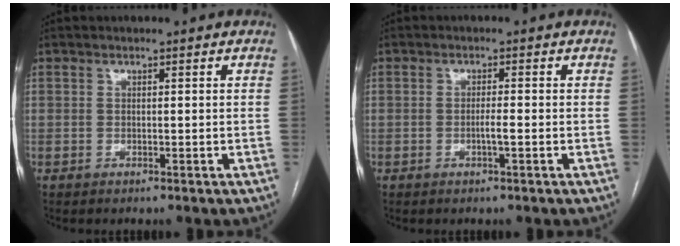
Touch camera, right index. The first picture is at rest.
{"total": 1.6, "force": [-0.5, 0.0, 1.5], "torque": [-0.029, -0.001, -0.009]}